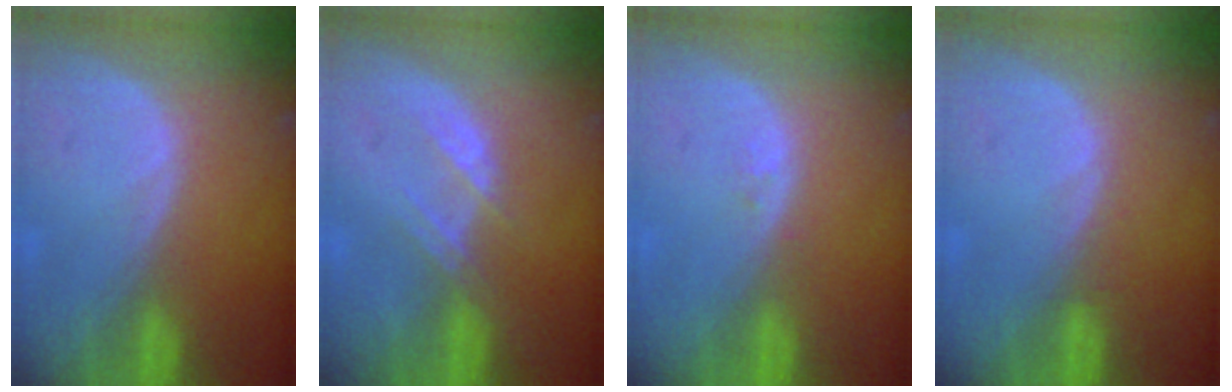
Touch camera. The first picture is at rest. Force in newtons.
{"total": 2.7, "press": 2.7, "slide": 0.3}
{"total": 0.8, "press": 0.6, "slide": 0.5}
{"total": 0.6, "press": 0.6, "slide": 0.2}